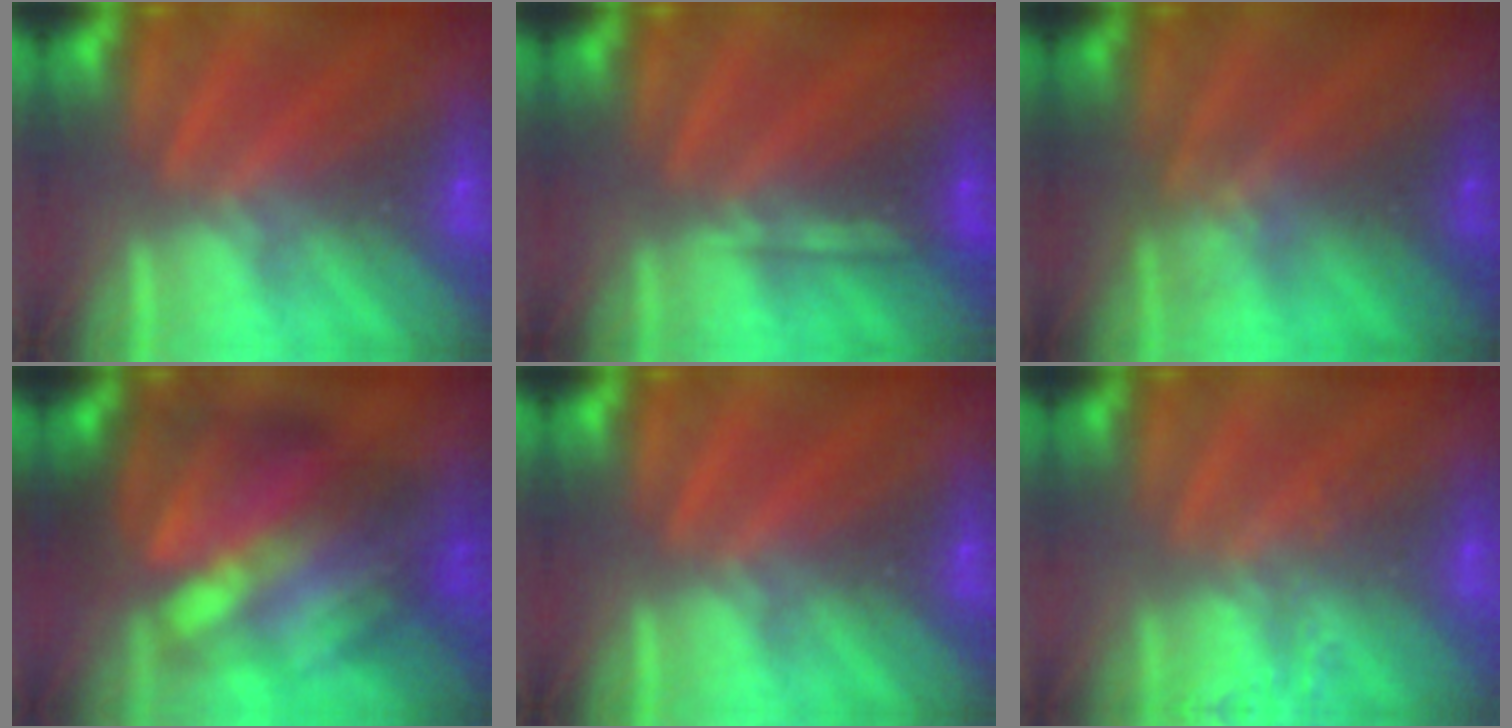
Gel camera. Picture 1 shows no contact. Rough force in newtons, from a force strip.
{"total": 2.2}
{"total": 2.7}
{"total": 7.1}
{"total": 0.0}
{"total": 1.9}